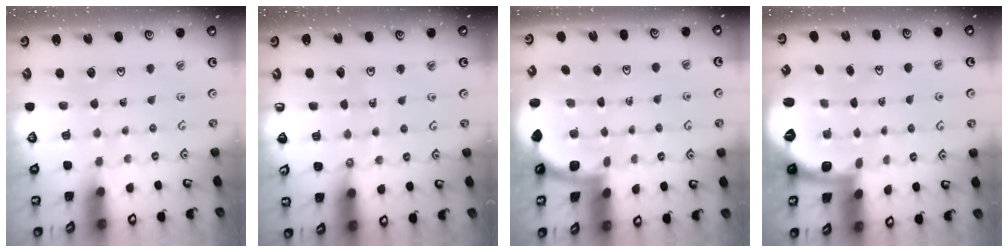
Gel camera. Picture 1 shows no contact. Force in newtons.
{"total": 3.9, "press": 3.9, "slide": 0.2}
{"total": 1.6, "press": 1.6, "slide": 0.1}
{"total": 2.1, "press": 1.9, "slide": 1.0}